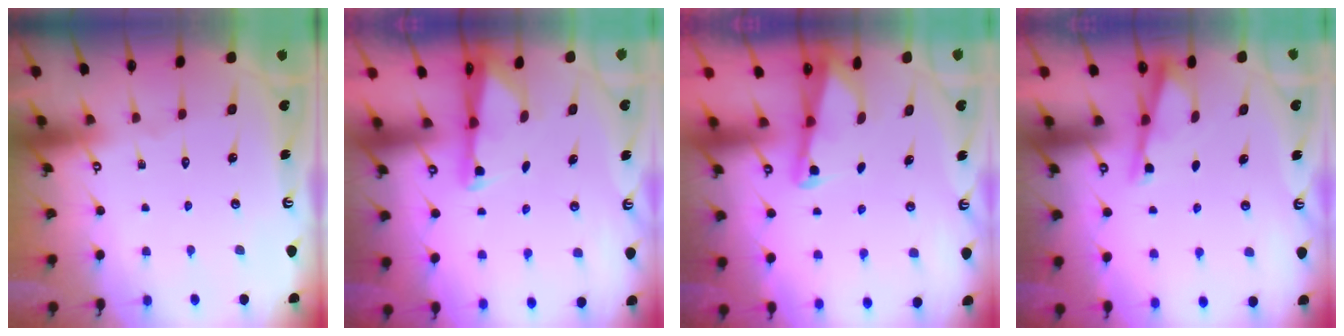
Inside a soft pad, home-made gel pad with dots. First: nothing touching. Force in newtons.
{"total": 2.0, "press": 1.9, "slide": 0.4}
{"total": 2.2, "press": 2.2, "slide": 0.3}
{"total": 2.8, "press": 2.8, "slide": 0.3}